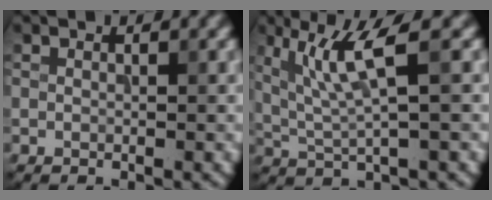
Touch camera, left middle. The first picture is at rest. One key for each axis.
{"total": 4.9, "fx": 1.7, "fy": 0.6, "fz": 4.6, "tx": -0.098, "ty": -0.003, "tz": 0.041}